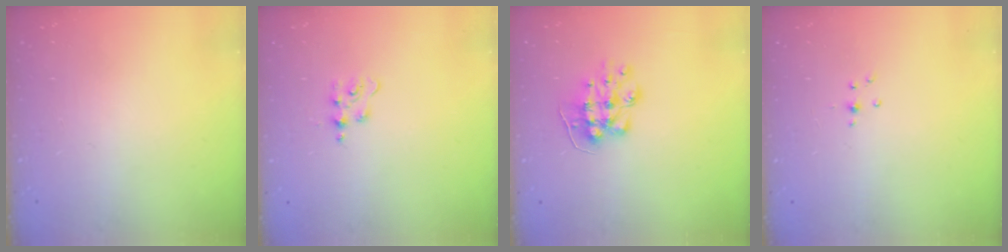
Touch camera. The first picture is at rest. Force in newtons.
{"total": 3.7, "press": 3.7, "slide": 0.5}
{"total": 8.8, "press": 8.8, "slide": 0.4}
{"total": 2.9, "press": 2.8, "slide": 0.7}